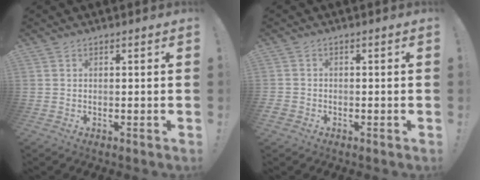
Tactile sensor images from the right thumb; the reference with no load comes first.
{"total": 1.8, "force": [-1.1, 1.3, 0.5], "torque": [-0.007, 0.004, -0.020]}